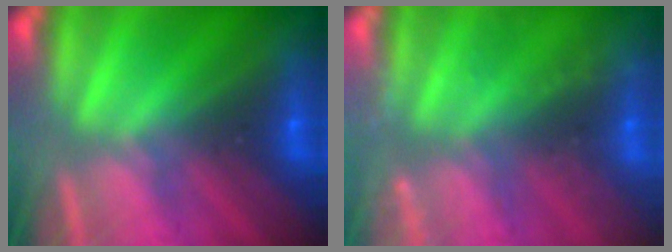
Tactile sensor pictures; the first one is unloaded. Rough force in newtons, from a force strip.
{"total": 2.4}